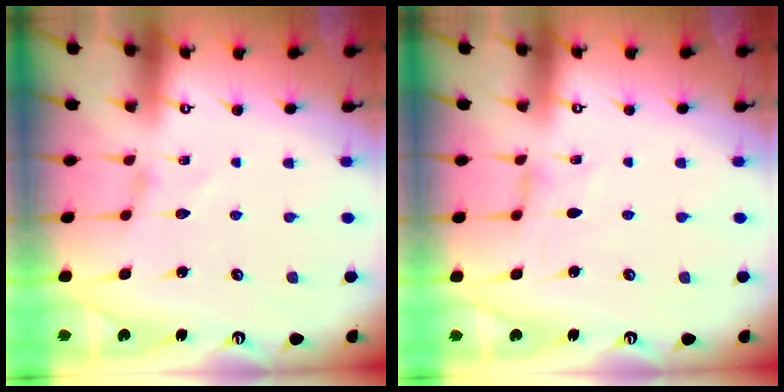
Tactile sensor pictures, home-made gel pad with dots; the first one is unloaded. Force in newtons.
{"total": 0.0}